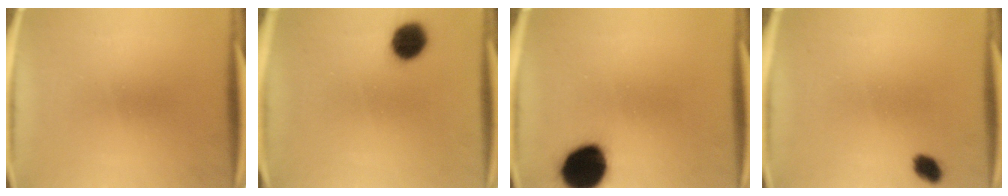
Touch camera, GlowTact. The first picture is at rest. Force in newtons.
{"total": 8.1}
{"total": 15.1}
{"total": 2.8}